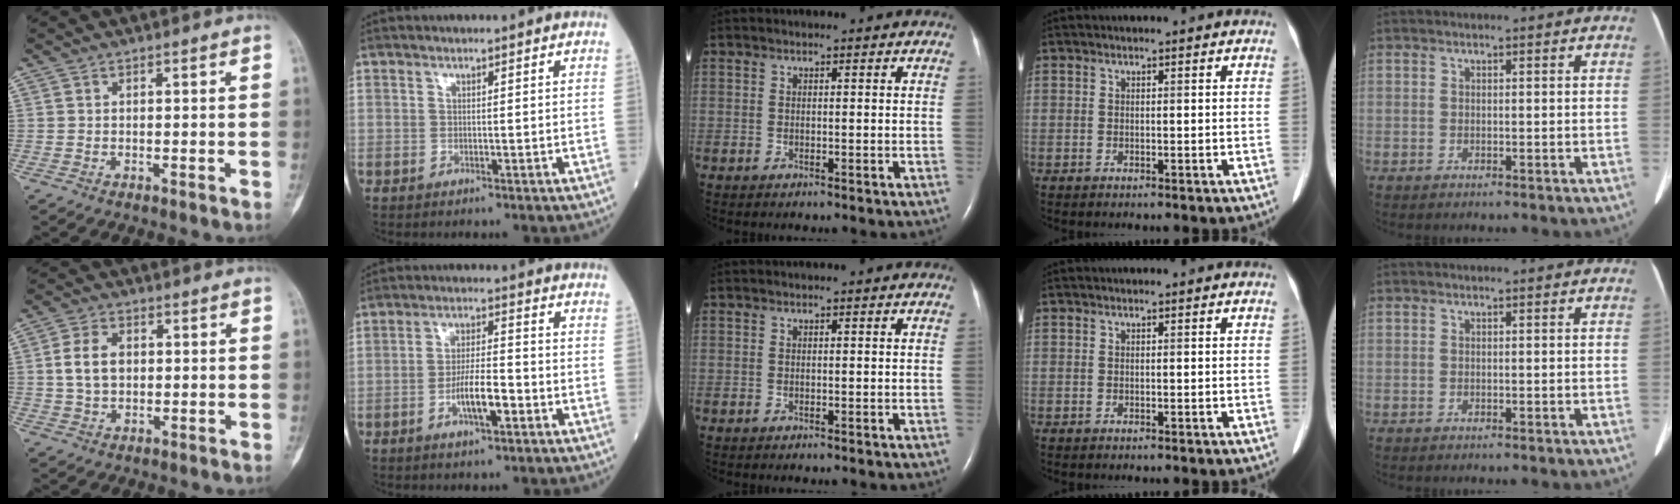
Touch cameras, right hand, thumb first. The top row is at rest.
{"thumb": {"total": 6.4, "force": [0.7, 4.4, 4.5], "torque": [-0.077, 0.004, 0.013]}, "index": {"total": 6.4, "force": [-2.5, 1.4, 5.8], "torque": [-0.107, 0.005, -0.044]}}